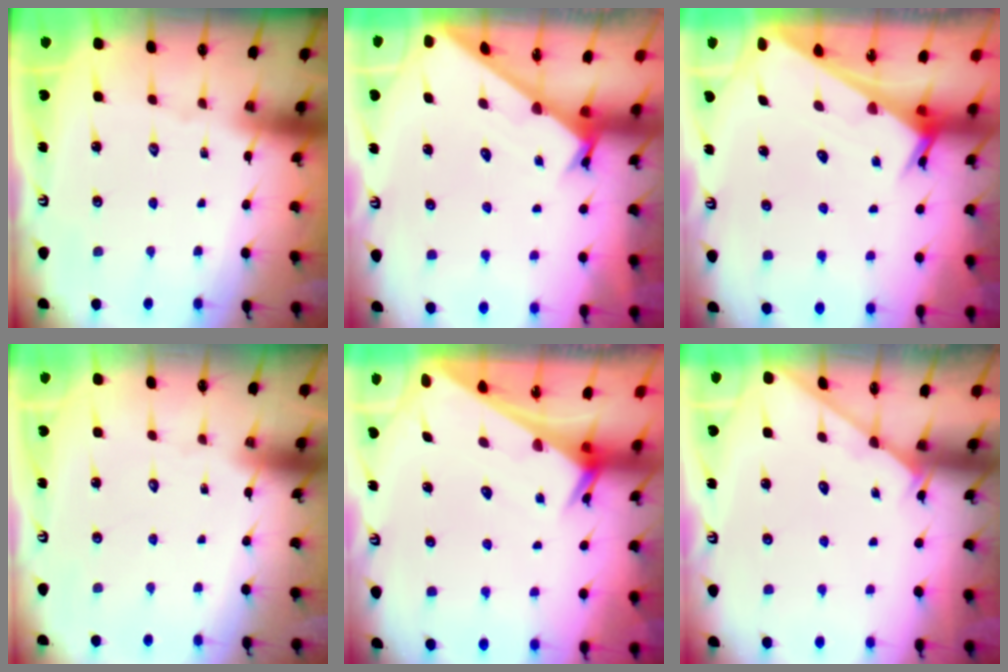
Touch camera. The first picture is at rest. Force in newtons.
{"total": 1.7, "press": 1.7, "slide": 0.1}
{"total": 3.2, "press": 3.1, "slide": 0.3}
{"total": 1.7, "press": 1.7, "slide": 0.1}
{"total": 2.7, "press": 2.7, "slide": 0.1}
{"total": 2.8, "press": 2.8, "slide": 0.3}